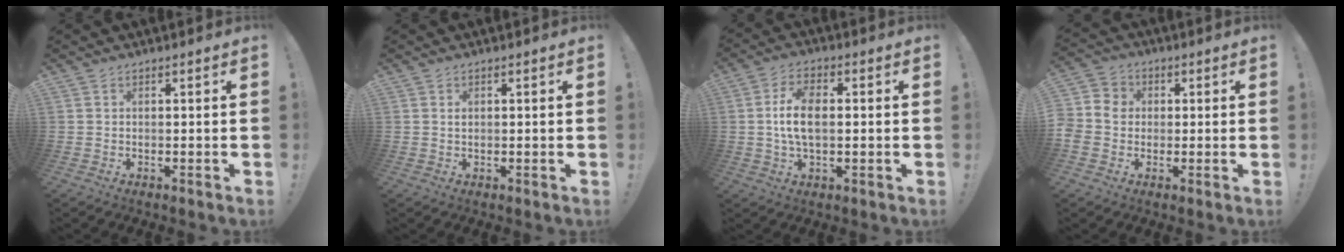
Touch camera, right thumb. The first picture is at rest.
{"total": 0.5, "force": [0.3, 0.4, 0.2], "torque": [0.001, -0.001, 0.004]}
{"total": 9.0, "force": [0.1, 4.8, 7.6], "torque": [-0.135, 0.000, 0.000]}
{"total": 6.4, "force": [-0.6, 6.0, 2.3], "torque": [-0.047, 0.017, -0.010]}